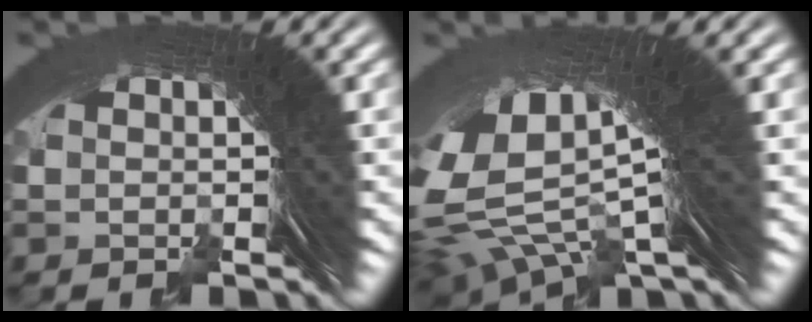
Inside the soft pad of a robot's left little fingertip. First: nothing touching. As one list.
[{"total": 14.9, "force": [4.2, 9.1, 11.0], "torque": [-0.232, -0.016, 0.074]}]